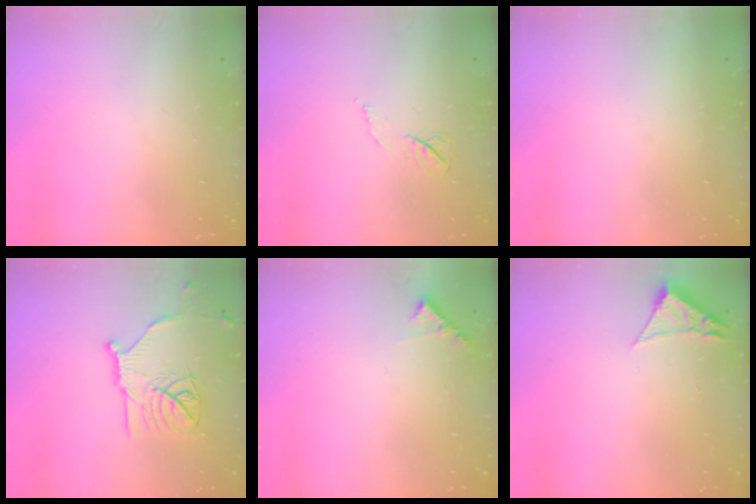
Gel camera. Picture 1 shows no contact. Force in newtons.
{"total": 4.8, "press": 4.8, "slide": 0.6}
{"total": 1.5, "press": 1.5, "slide": 0.1}
{"total": 17.0, "press": 17.0, "slide": 1.0}
{"total": 5.8, "press": 5.8, "slide": 0.5}
{"total": 2.3, "press": 2.3, "slide": 0.4}